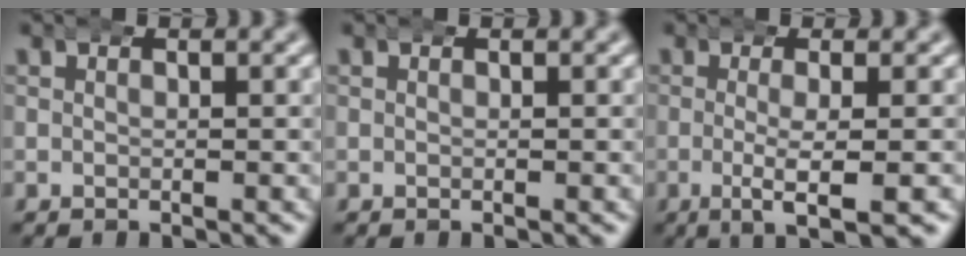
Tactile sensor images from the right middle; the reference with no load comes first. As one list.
[{"total": 0.0}, {"total": 4.3, "force": [-1.1, 0.7, 4.1], "torque": [-0.065, -0.005, -0.018]}]